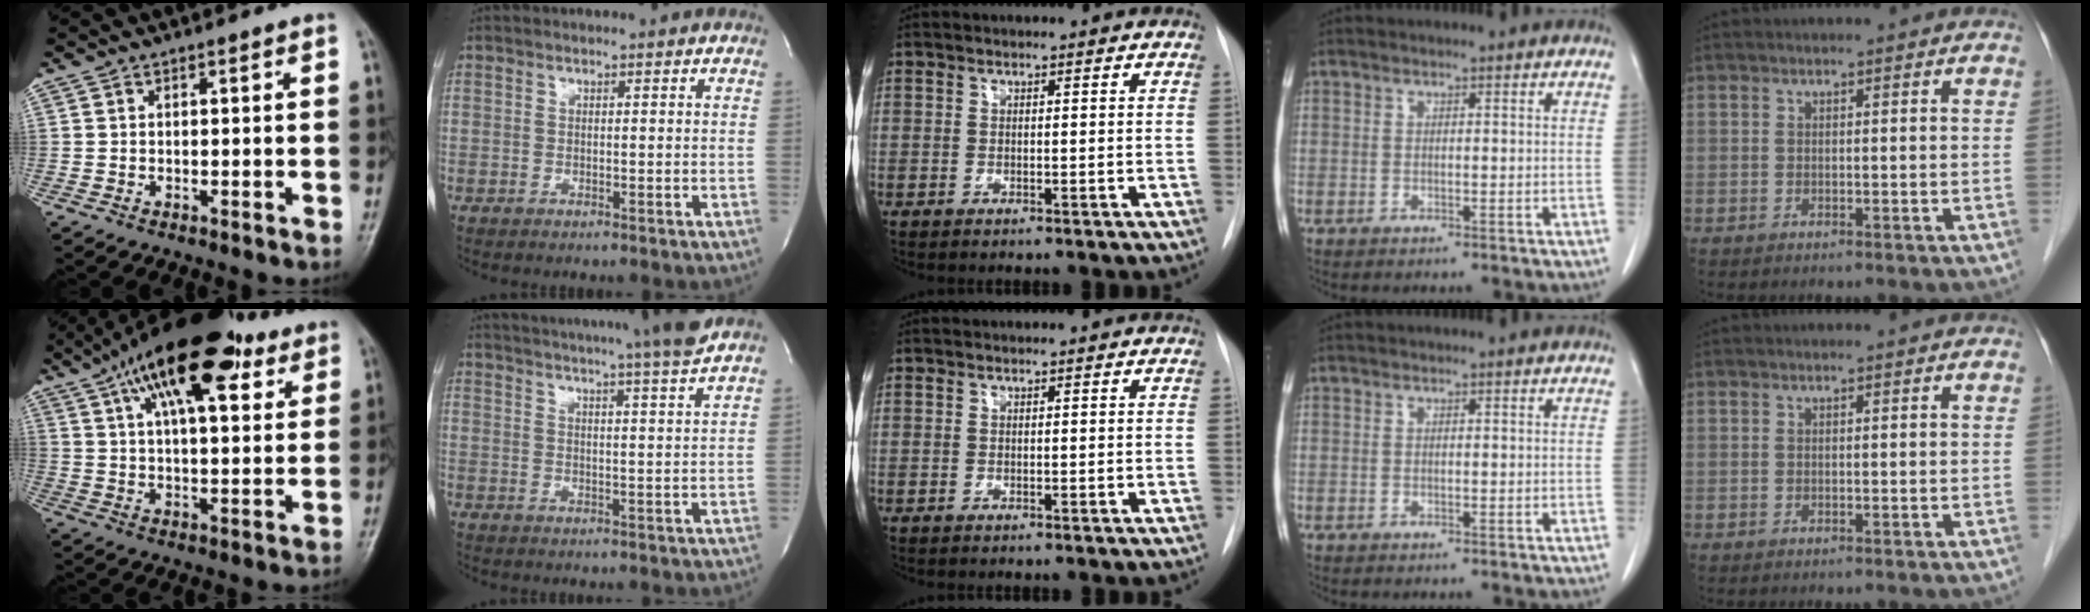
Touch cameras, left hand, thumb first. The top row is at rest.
{"thumb": {"total": 20.6, "force": [11.1, 8.3, 15.2], "torque": [-0.224, -0.007, 0.176]}, "index": {"total": 16.0, "force": [14.1, -1.7, 7.3], "torque": [-0.128, -0.025, 0.187]}}